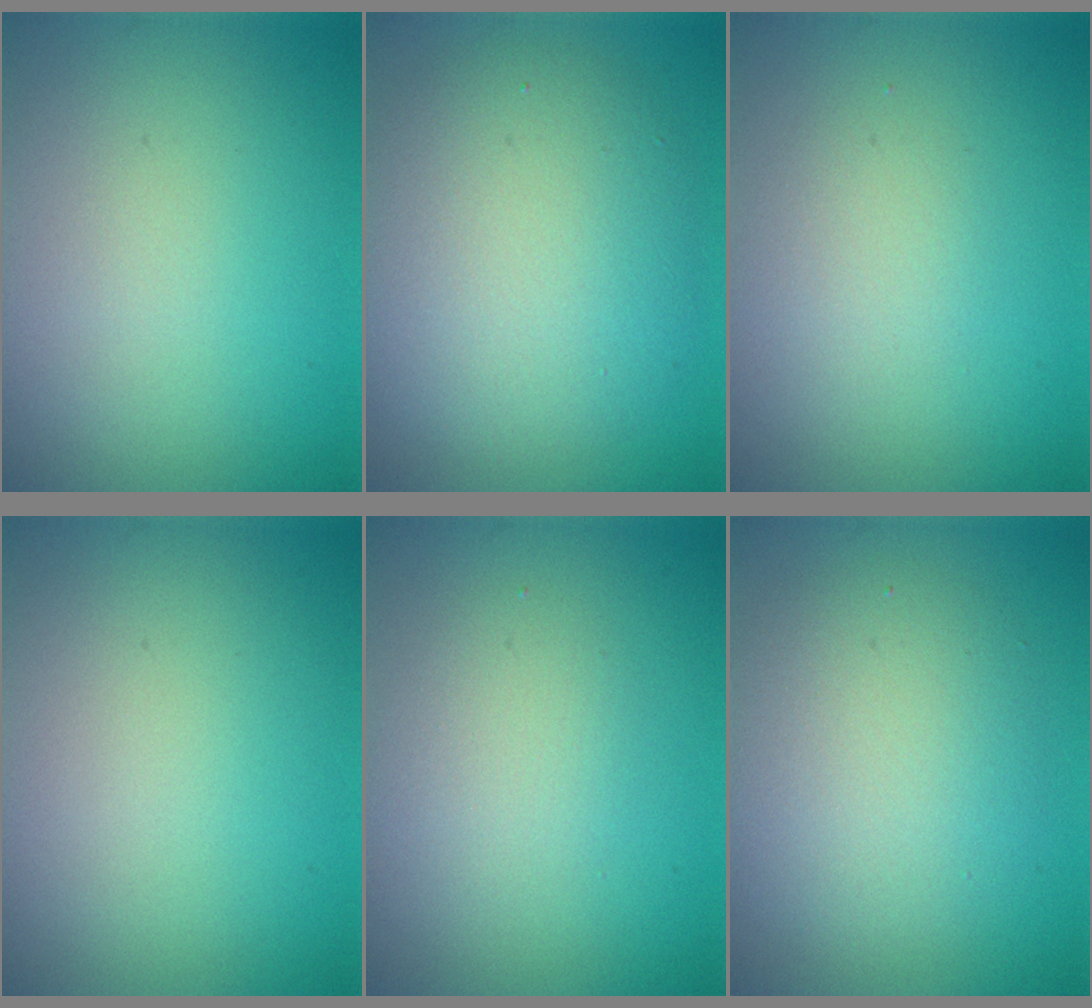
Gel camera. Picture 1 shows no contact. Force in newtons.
{"total": 7.6, "press": 7.6, "slide": 0.4}
{"total": 1.6, "press": 1.6, "slide": 0.2}
{"total": 0.0}
{"total": 2.1, "press": 2.0, "slide": 0.1}
{"total": 4.9, "press": 4.9, "slide": 0.3}